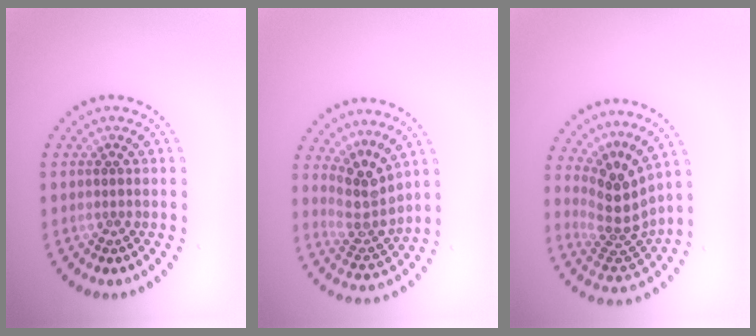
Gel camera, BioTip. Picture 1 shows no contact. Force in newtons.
{"total": 3.7, "press": 2.7, "slide": 2.5}
{"total": 4.0, "press": 2.8, "slide": 2.8}